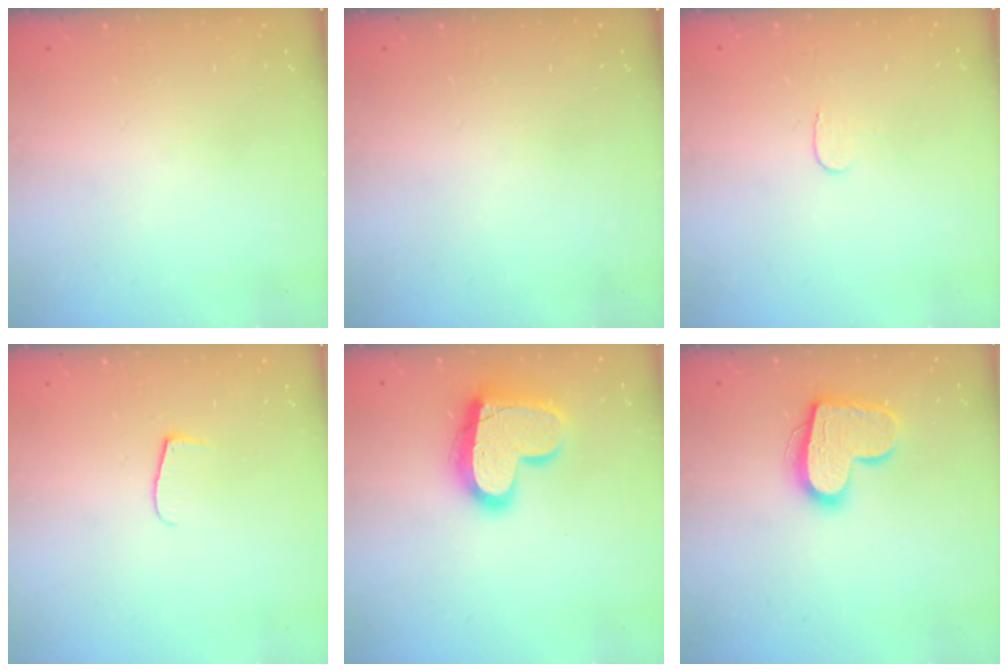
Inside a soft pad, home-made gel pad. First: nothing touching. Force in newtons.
{"total": 0.0}
{"total": 3.2, "press": 3.2, "slide": 0.3}
{"total": 6.3, "press": 6.2, "slide": 0.8}
{"total": 17.6, "press": 17.6, "slide": 1.2}
{"total": 16.1, "press": 16.1, "slide": 0.9}